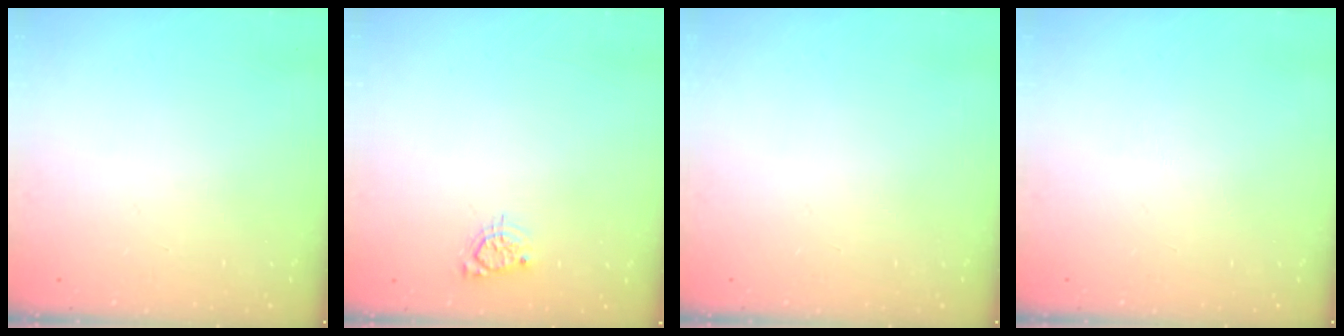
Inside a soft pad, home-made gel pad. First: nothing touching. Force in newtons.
{"total": 3.8, "press": 3.8, "slide": 0.5}
{"total": 0.0}
{"total": 0.0}